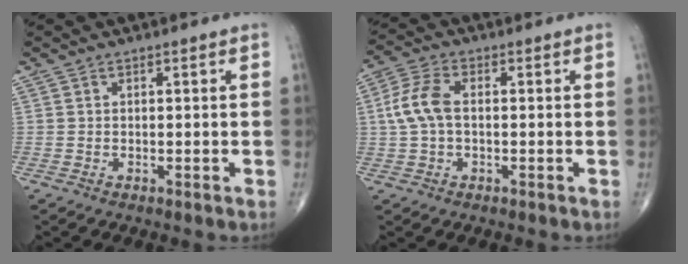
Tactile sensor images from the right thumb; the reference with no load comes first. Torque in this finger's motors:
{"motor_torque": [-0.29, 0.74, 0.82, 0.06, 0.09]}